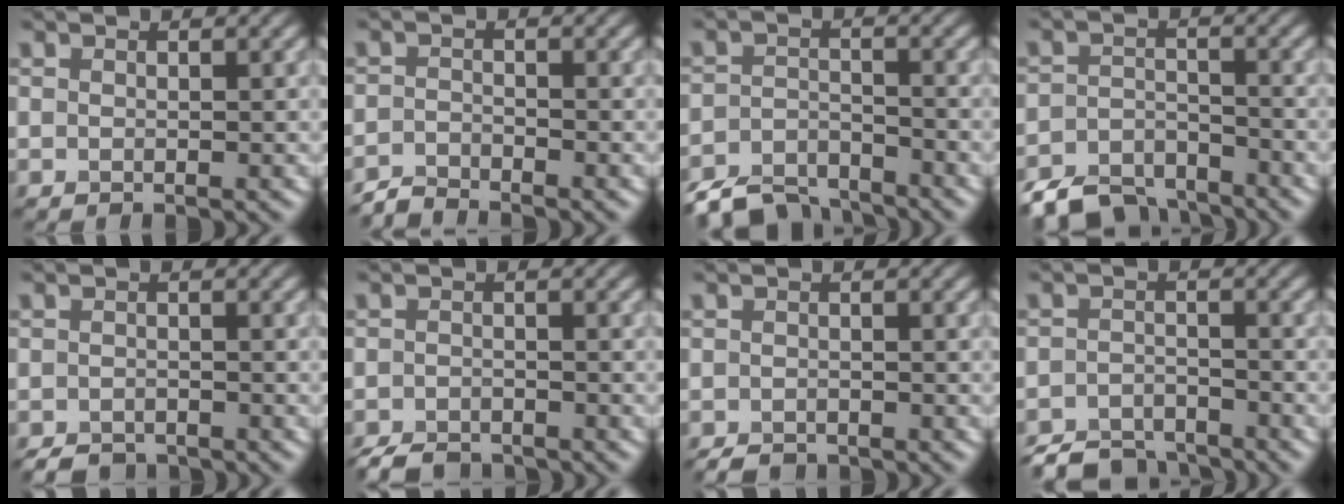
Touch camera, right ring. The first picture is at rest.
{"total": 2.0, "force": [-2.0, 0.2, 0.2], "torque": [-0.004, -0.002, -0.047]}
{"total": 5.5, "force": [-4.9, 1.7, 1.6], "torque": [-0.027, -0.011, -0.096]}
{"total": 5.8, "force": [-5.1, 2.3, 1.7], "torque": [-0.030, -0.012, -0.096]}
{"total": 2.4, "force": [-2.2, 0.8, 0.5], "torque": [-0.004, -0.003, -0.038]}
{"total": 3.4, "force": [-3.1, 1.0, 1.0], "torque": [-0.013, -0.007, -0.057]}
{"total": 1.7, "force": [-1.6, 0.5, 0.4], "torque": [-0.003, -0.002, -0.028]}
{"total": 4.9, "force": [-4.5, 1.4, 1.1], "torque": [-0.016, -0.008, -0.085]}